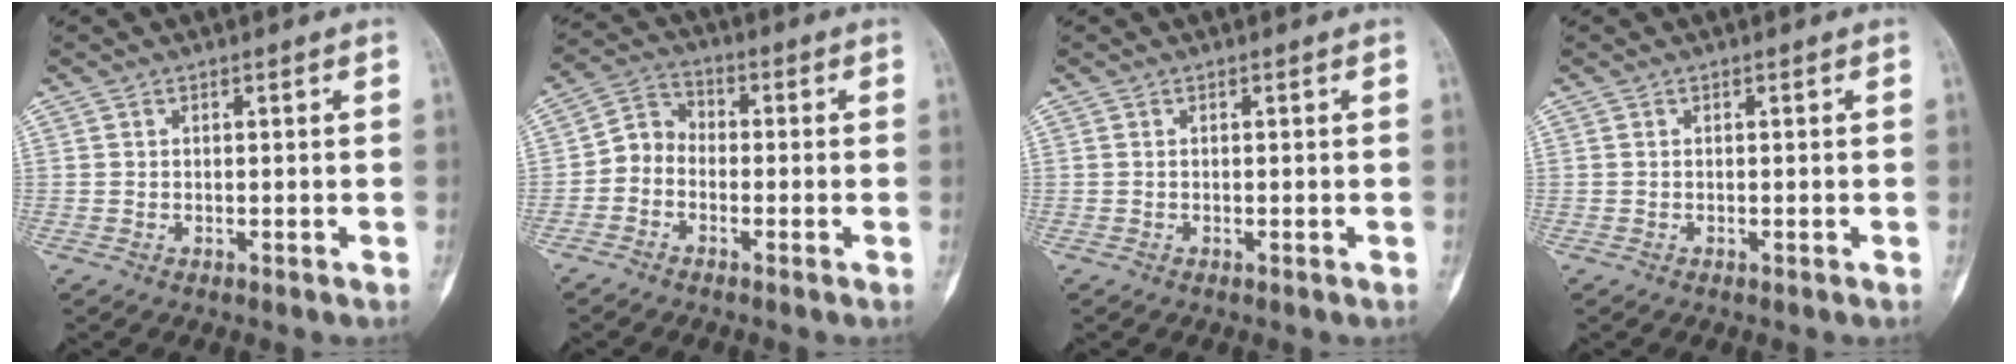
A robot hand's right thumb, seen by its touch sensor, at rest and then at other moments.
{"total": 5.1, "force": [-1.8, 4.1, 2.4], "torque": [-0.026, 0.024, -0.051]}
{"total": 0.0}
{"total": 0.0}